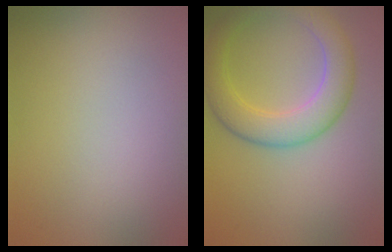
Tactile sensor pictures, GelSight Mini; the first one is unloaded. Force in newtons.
{"total": 5.1, "press": 5.0, "slide": 0.3}